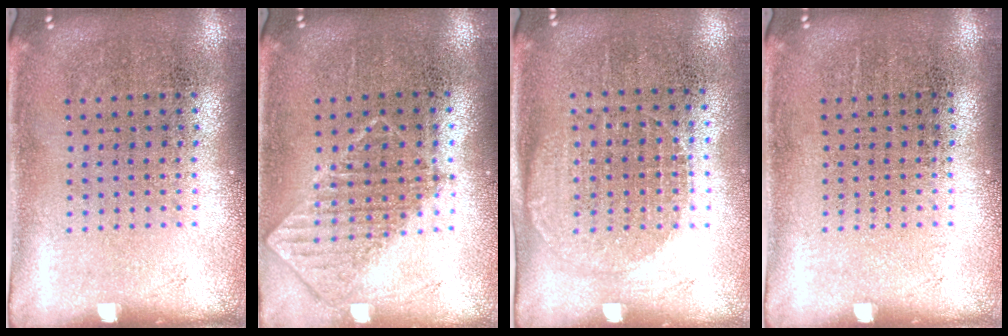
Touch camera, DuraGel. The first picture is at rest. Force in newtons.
{"total": 0.8, "press": 0.8, "slide": 0.1}
{"total": 1.2, "press": 1.1, "slide": 0.6}
{"total": 0.0}